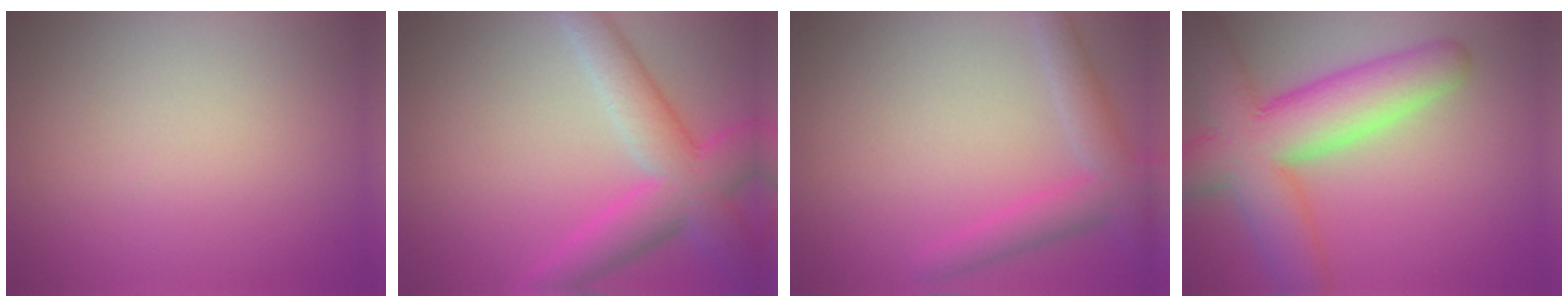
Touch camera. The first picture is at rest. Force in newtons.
{"total": 7.6, "press": 7.6, "slide": 0.1}
{"total": 4.0, "press": 4.0, "slide": 0.3}
{"total": 10.3, "press": 10.3, "slide": 0.5}